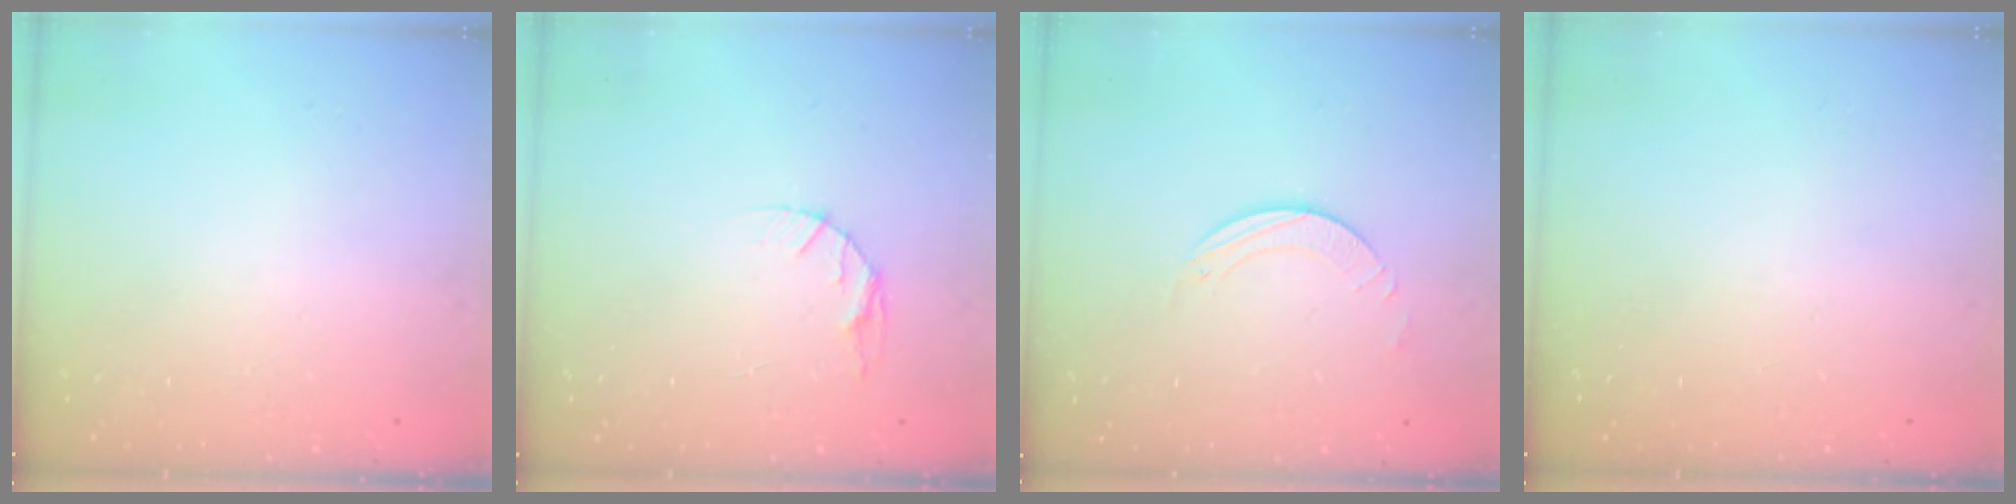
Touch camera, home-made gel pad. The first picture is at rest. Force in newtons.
{"total": 4.9, "press": 4.9, "slide": 0.6}
{"total": 2.5, "press": 2.5, "slide": 0.2}
{"total": 0.0}